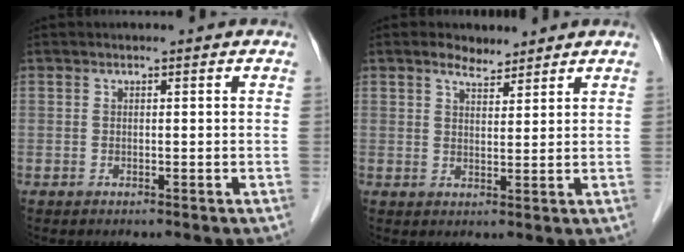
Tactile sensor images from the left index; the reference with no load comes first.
{"total": 3.0, "force": [2.5, 1.2, 1.0], "torque": [-0.025, 0.008, 0.045]}